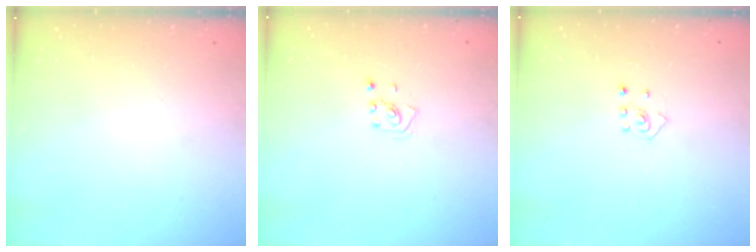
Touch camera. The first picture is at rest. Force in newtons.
{"total": 2.0, "press": 2.0, "slide": 0.6}
{"total": 3.6, "press": 3.6, "slide": 0.6}